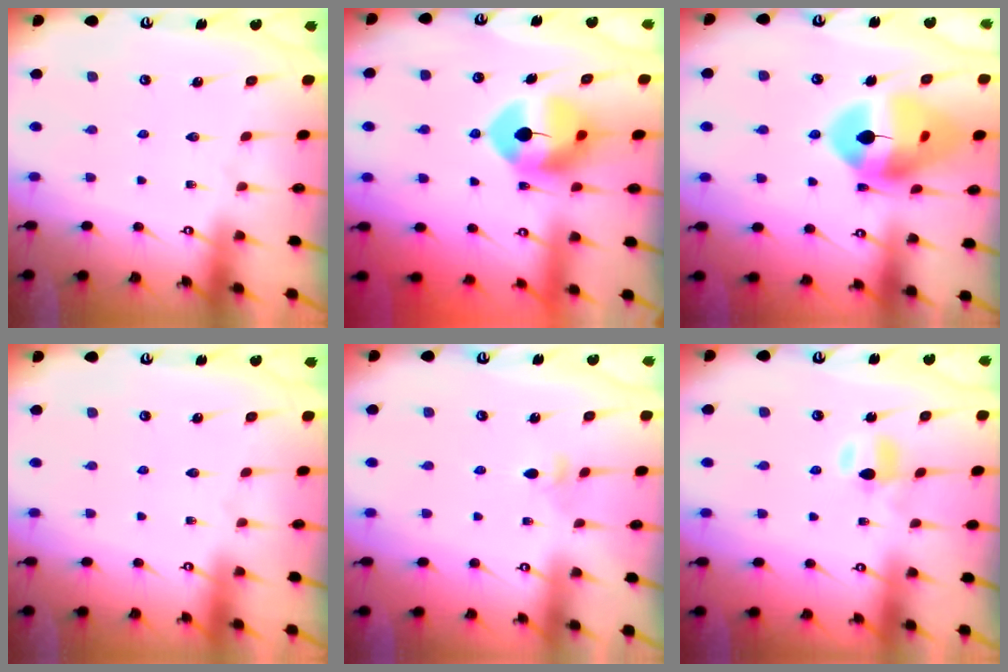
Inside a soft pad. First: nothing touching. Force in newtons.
{"total": 8.8, "press": 8.7, "slide": 1.6}
{"total": 17.0, "press": 16.9, "slide": 1.8}
{"total": 0.0}
{"total": 3.4, "press": 3.3, "slide": 0.6}
{"total": 5.8, "press": 5.8, "slide": 0.6}